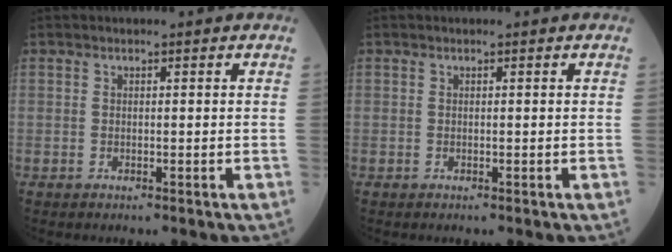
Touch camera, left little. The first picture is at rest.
{"total": 0.0}